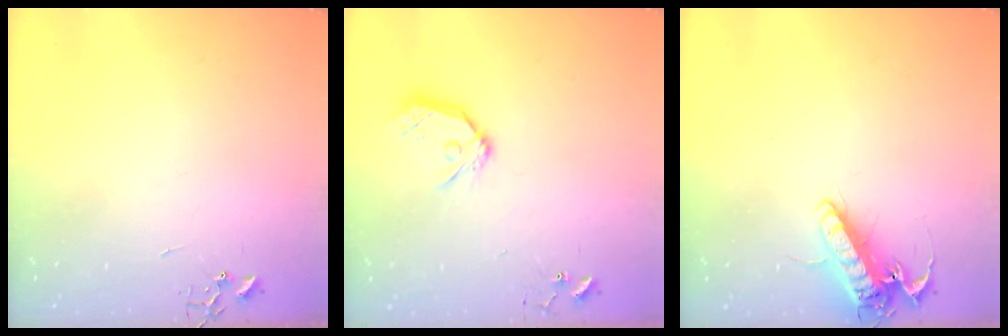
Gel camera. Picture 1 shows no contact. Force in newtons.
{"total": 12.1, "press": 12.0, "slide": 1.3}
{"total": 15.2, "press": 15.0, "slide": 2.4}